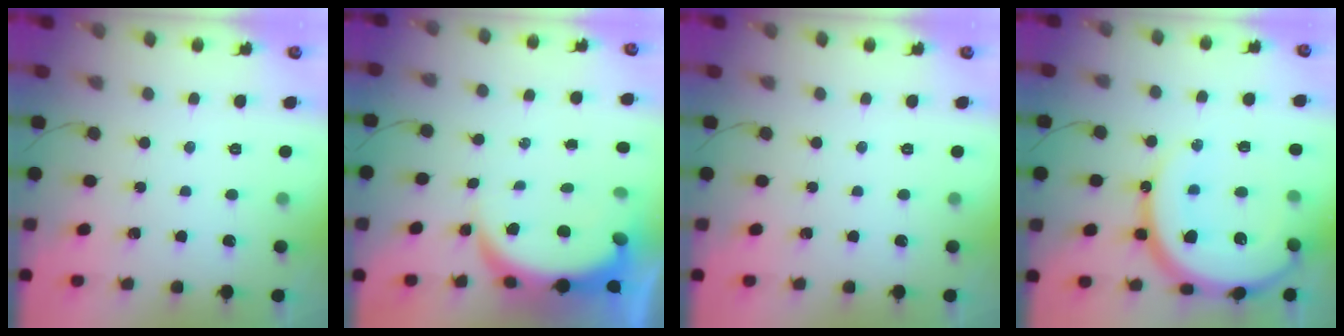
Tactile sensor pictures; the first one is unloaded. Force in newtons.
{"total": 8.0, "press": 8.0, "slide": 1.0}
{"total": 0.0}
{"total": 20.8, "press": 20.7, "slide": 2.0}